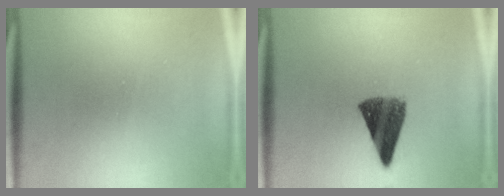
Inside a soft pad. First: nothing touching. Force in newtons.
{"total": 8.4}